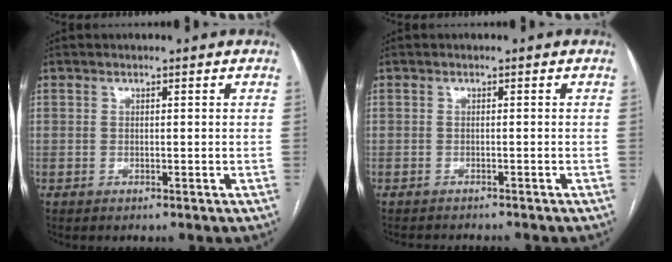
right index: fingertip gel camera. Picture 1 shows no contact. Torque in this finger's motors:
{"motor_torque": [-0.54, -0.42, -0.08, 0.00]}